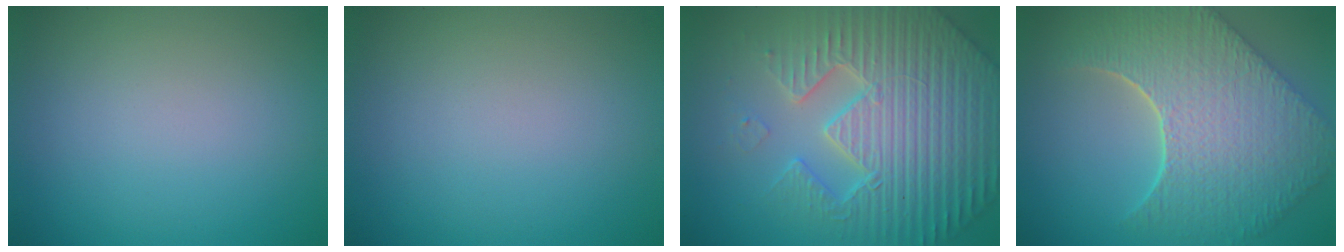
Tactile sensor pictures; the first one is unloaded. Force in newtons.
{"total": 0.0}
{"total": 7.7, "press": 7.4, "slide": 2.0}
{"total": 9.6, "press": 7.0, "slide": 6.7}